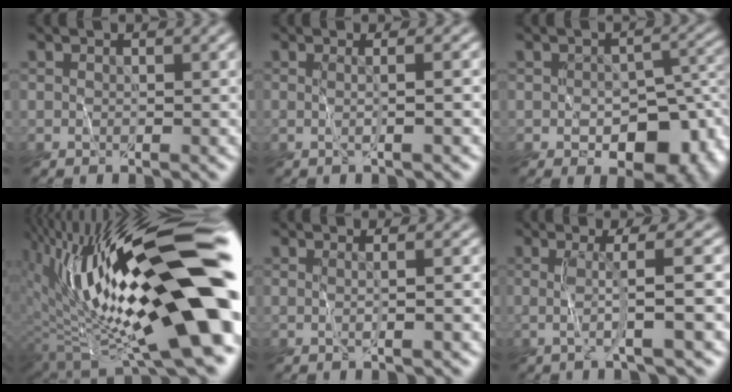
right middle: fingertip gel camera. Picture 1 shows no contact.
{"total": 2.5, "force": [0.2, 0.9, 2.3], "torque": [-0.026, 0.005, -0.023]}
{"total": 7.5, "force": [-2.9, 4.1, 5.5], "torque": [-0.074, -0.006, -0.033]}
{"total": 21.0, "force": [-1.1, 6.4, 19.9], "torque": [-0.315, 0.006, -0.030]}
{"total": 2.1, "force": [0.2, 0.8, 2.0], "torque": [-0.022, 0.004, -0.023]}
{"total": 4.3, "force": [-0.1, 0.4, 4.3], "torque": [-0.074, 0.005, 0.000]}